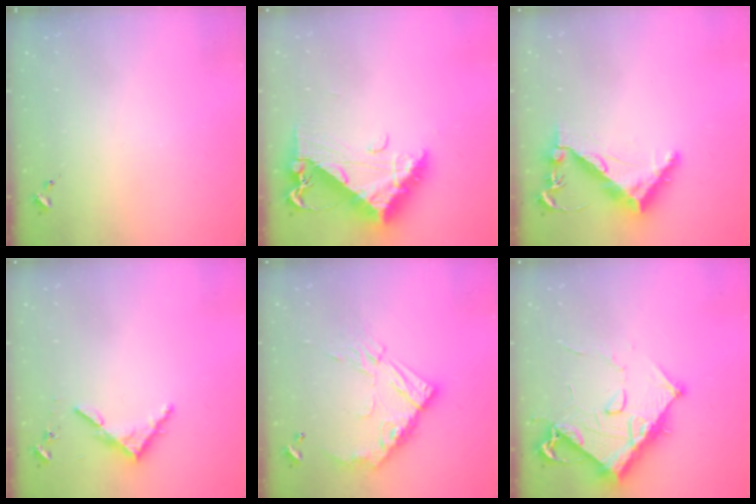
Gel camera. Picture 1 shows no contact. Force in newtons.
{"total": 12.7, "press": 12.7, "slide": 1.3}
{"total": 9.7, "press": 9.6, "slide": 1.0}
{"total": 3.9, "press": 3.9, "slide": 0.3}
{"total": 14.5, "press": 14.5, "slide": 1.1}
{"total": 13.1, "press": 13.1, "slide": 1.4}